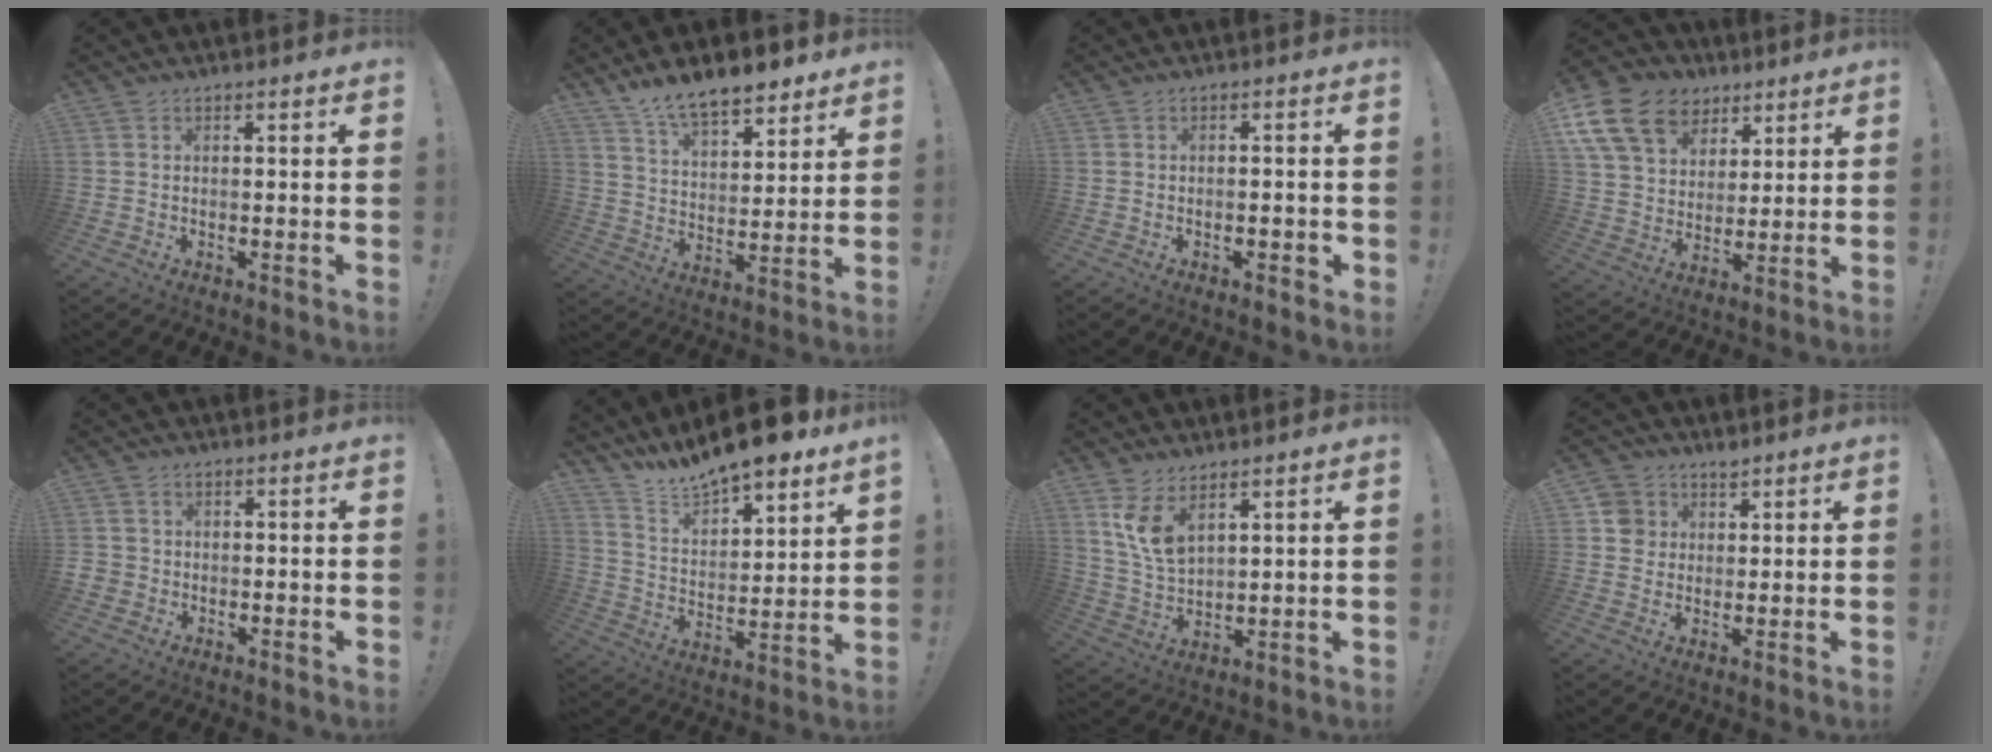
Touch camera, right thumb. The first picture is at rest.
{"total": 11.9, "force": [9.7, 4.5, 5.2], "torque": [-0.095, -0.063, 0.178]}
{"total": 1.2, "force": [-0.7, 0.8, 0.5], "torque": [-0.014, 0.008, -0.009]}
{"total": 17.7, "force": [9.0, 12.6, 8.4], "torque": [-0.144, -0.040, 0.179]}
{"total": 2.4, "force": [-0.8, 2.1, 0.8], "torque": [-0.020, 0.008, -0.012]}
{"total": 12.0, "force": [11.4, 1.3, 3.3], "torque": [-0.087, -0.102, 0.200]}
{"total": 8.6, "force": [5.5, 4.0, 5.3], "torque": [-0.104, -0.030, 0.102]}
{"total": 5.3, "force": [2.4, 4.6, 0.9], "torque": [-0.003, -0.014, 0.047]}